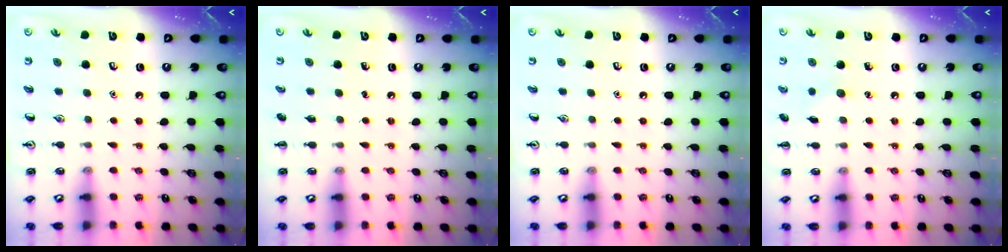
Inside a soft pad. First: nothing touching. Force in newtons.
{"total": 0.0}
{"total": 0.0}
{"total": 4.9, "press": 4.7, "slide": 1.3}